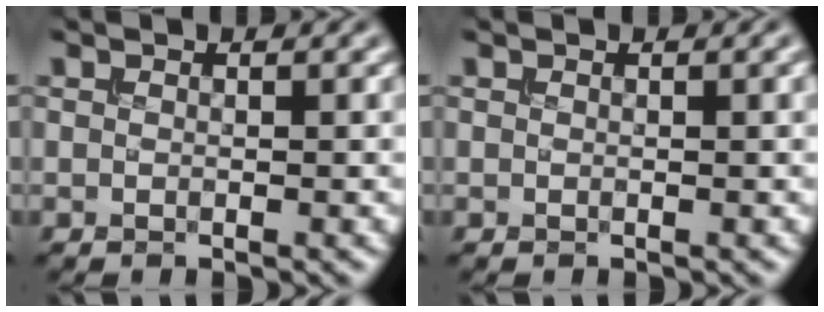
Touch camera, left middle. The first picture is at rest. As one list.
[{"total": 0.8, "force": [0.3, 0.3, 0.7], "torque": [-0.008, 0.005, 0.003]}]